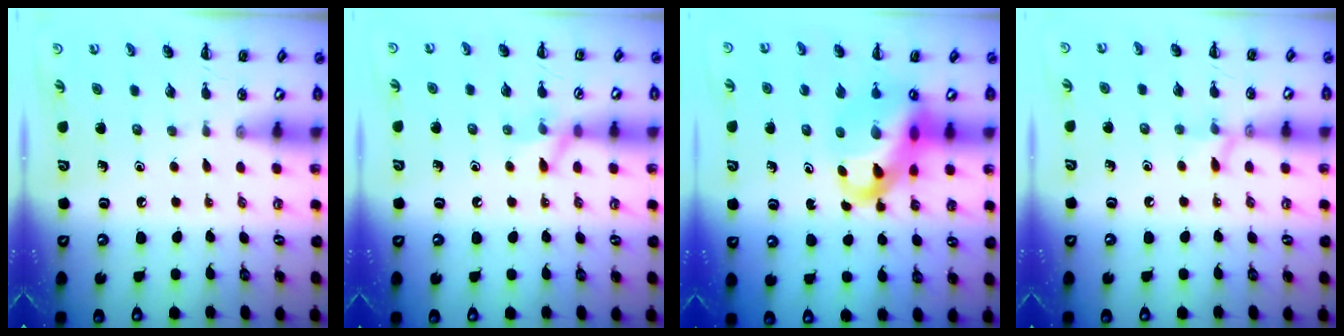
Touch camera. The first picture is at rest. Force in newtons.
{"total": 6.6, "press": 6.5, "slide": 0.9}
{"total": 14.1, "press": 13.6, "slide": 3.8}
{"total": 6.6, "press": 6.5, "slide": 1.1}